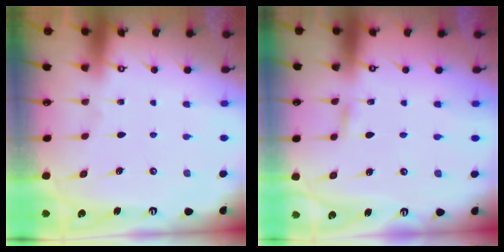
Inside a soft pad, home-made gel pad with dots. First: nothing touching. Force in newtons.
{"total": 1.4, "press": 1.4, "slide": 0.0}